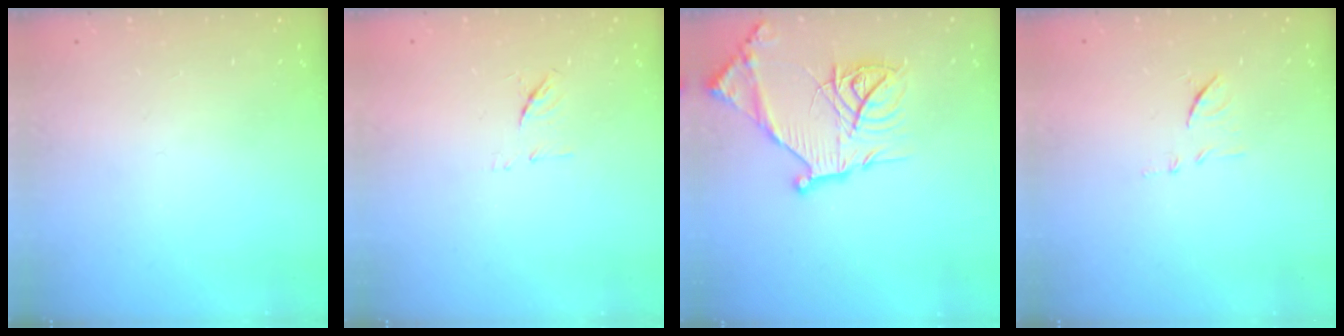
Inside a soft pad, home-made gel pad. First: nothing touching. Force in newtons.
{"total": 6.8, "press": 6.6, "slide": 1.2}
{"total": 20.2, "press": 20.1, "slide": 1.9}
{"total": 8.2, "press": 8.2, "slide": 0.2}